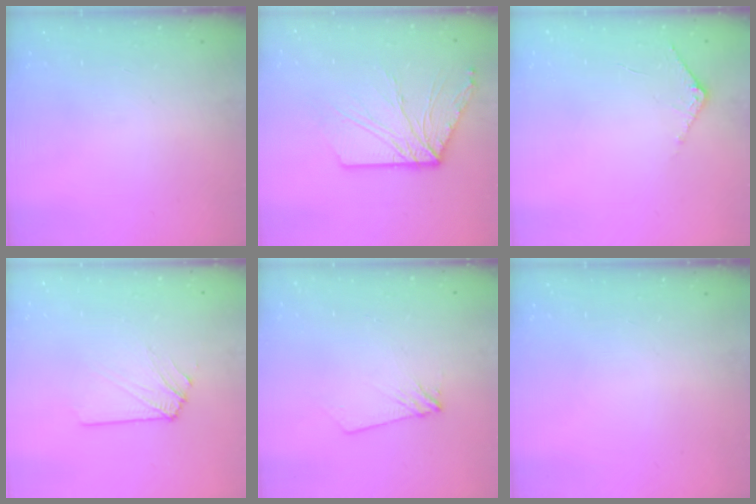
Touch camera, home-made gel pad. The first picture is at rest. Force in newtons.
{"total": 12.4, "press": 12.4, "slide": 0.5}
{"total": 5.7, "press": 5.7, "slide": 0.6}
{"total": 2.9, "press": 2.8, "slide": 0.5}
{"total": 4.6, "press": 4.6, "slide": 0.5}
{"total": 0.0}